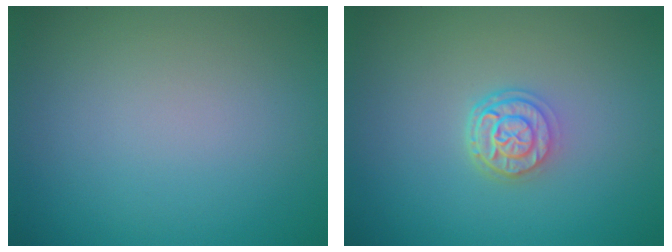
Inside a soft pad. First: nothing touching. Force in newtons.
{"total": 2.8, "press": 2.1, "slide": 1.8}